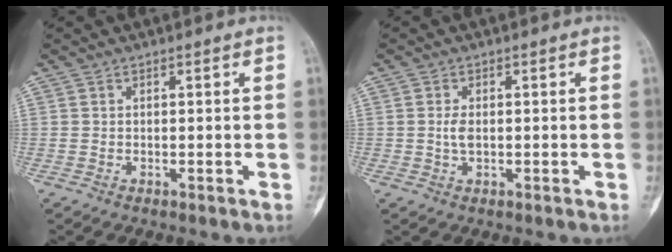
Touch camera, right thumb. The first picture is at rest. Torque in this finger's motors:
{"motor_torque": [0.49, -0.21, -0.05, -0.57, -0.06]}